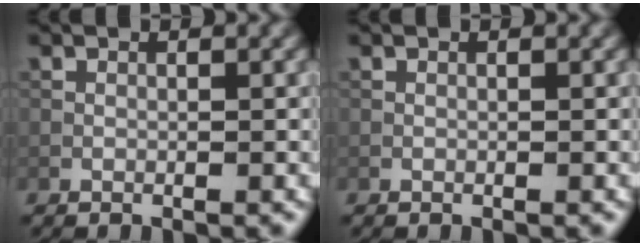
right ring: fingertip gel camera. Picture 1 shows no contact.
{"total": 0.0}